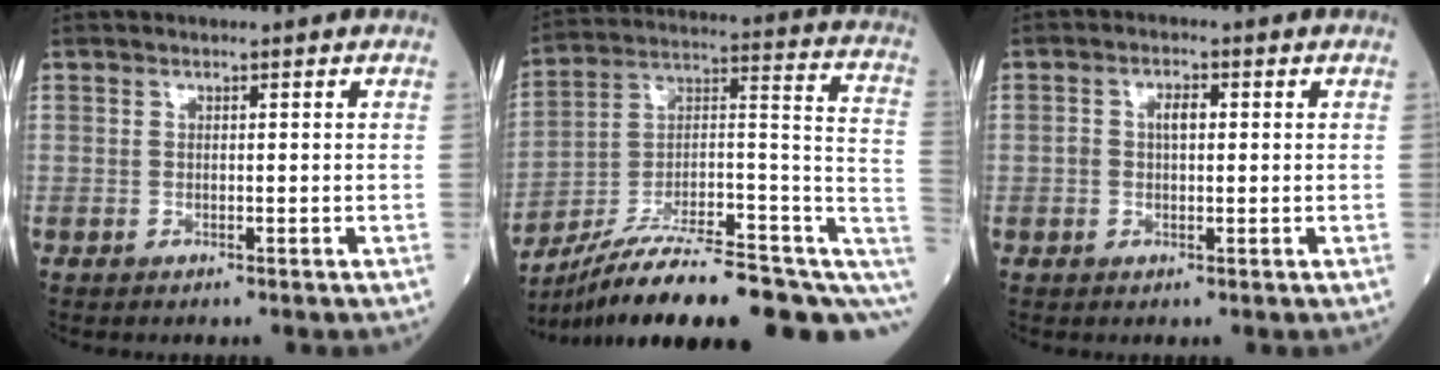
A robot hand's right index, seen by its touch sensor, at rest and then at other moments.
{"total": 25.2, "force": [-16.0, 5.8, 18.5], "torque": [-0.221, 0.044, -0.249]}
{"total": 2.5, "force": [0.3, 1.2, 2.2], "torque": [-0.045, 0.012, 0.005]}